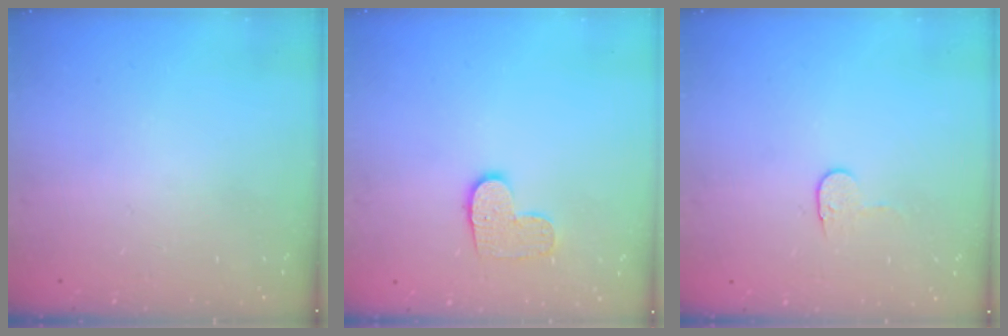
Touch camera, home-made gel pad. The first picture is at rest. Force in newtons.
{"total": 8.0, "press": 8.0, "slide": 0.4}
{"total": 3.8, "press": 3.7, "slide": 0.4}